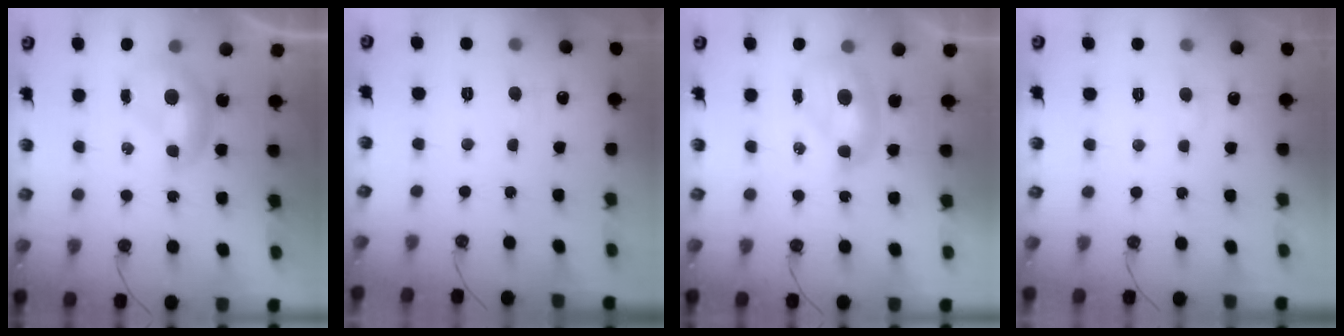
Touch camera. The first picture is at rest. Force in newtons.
{"total": 0.0}
{"total": 1.8, "press": 1.8, "slide": 0.3}
{"total": 1.3, "press": 1.2, "slide": 0.4}